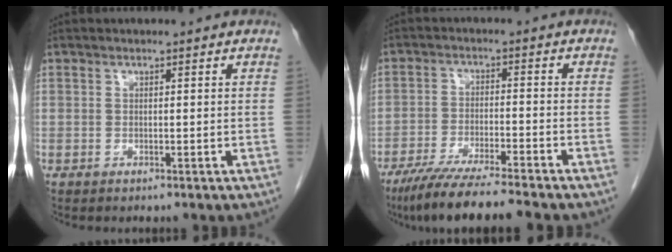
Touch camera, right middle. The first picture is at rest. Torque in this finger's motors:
{"motor_torque": [1.16, -0.98, 0.21, 0.07]}